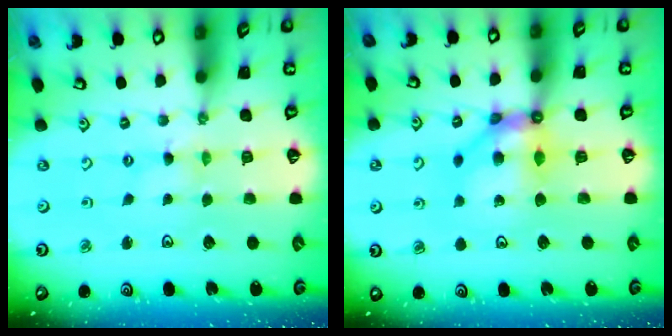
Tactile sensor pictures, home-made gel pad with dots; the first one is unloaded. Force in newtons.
{"total": 9.5, "press": 9.5, "slide": 1.0}